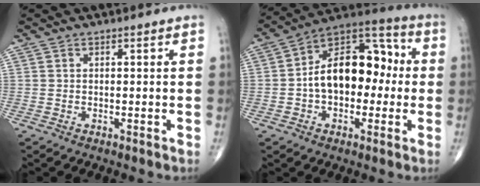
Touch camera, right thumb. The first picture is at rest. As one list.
[{"total": 16.9, "force": [-0.4, 10.6, 13.1], "torque": [-0.174, 0.048, -0.017]}]